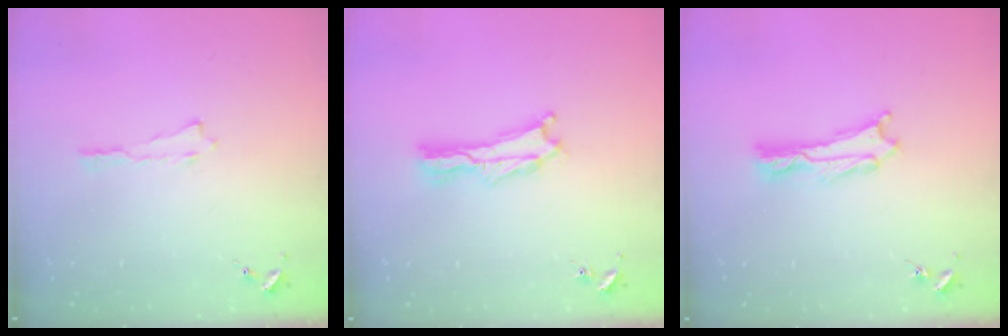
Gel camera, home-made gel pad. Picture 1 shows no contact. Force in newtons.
{"total": 1.4, "press": 1.4, "slide": 0.3}
{"total": 1.1, "press": 1.1, "slide": 0.2}